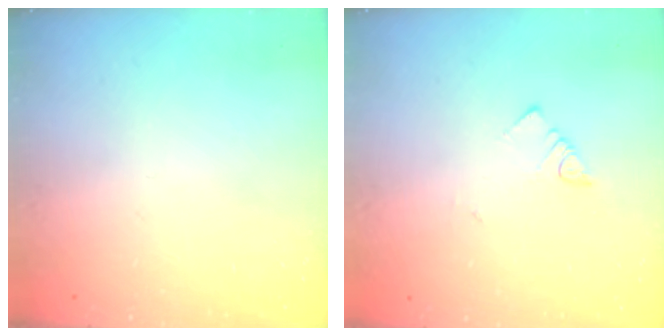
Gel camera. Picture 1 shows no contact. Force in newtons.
{"total": 2.9, "press": 2.9, "slide": 0.2}